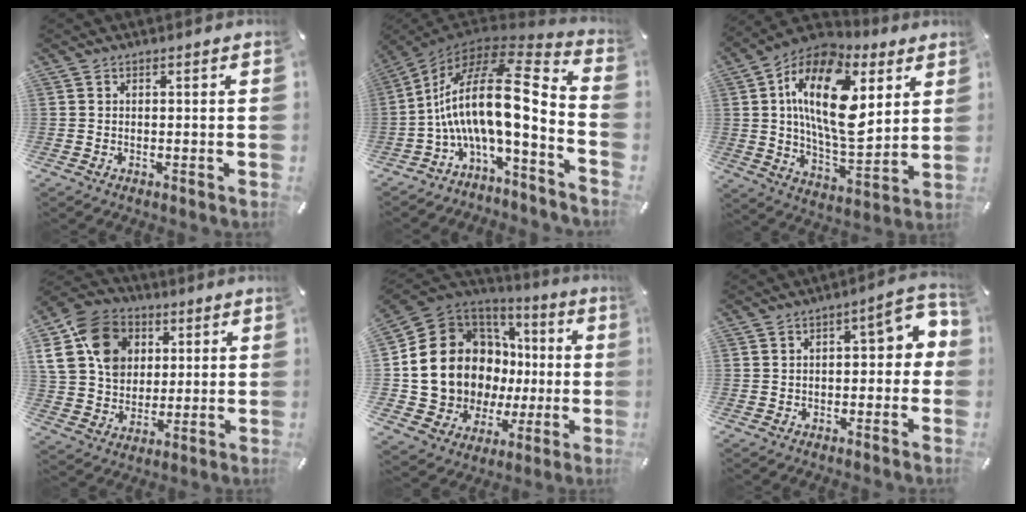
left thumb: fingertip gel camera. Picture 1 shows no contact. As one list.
[{"total": 18.9, "force": [0.1, 6.8, 17.6], "torque": [-0.342, -0.038, -0.008]}, {"total": 23.2, "force": [6.4, 12.4, 18.5], "torque": [-0.353, -0.022, 0.103]}, {"total": 16.5, "force": [4.5, 13.6, 8.2], "torque": [-0.183, -0.007, 0.085]}, {"total": 16.0, "force": [1.8, 14.2, 7.1], "torque": [-0.148, -0.046, 0.060]}, {"total": 7.9, "force": [0.9, 3.9, 6.8], "torque": [-0.088, -0.011, 0.008]}]